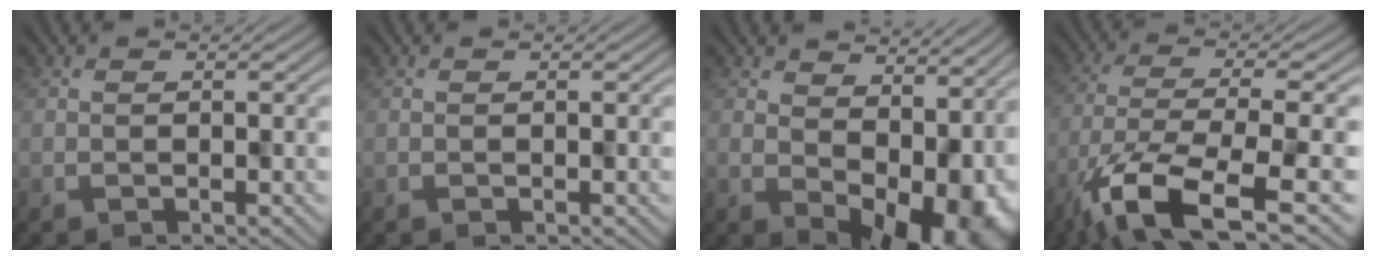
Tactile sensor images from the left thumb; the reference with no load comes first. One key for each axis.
{"total": 0.0}
{"total": 12.5, "fx": -0.1, "fy": 7.7, "fz": 9.9, "tx": -0.130, "ty": -0.032, "tz": 0.029}
{"total": 12.4, "fx": -5.3, "fy": 4.7, "fz": 10.2, "tx": -0.216, "ty": -0.028, "tz": -0.089}